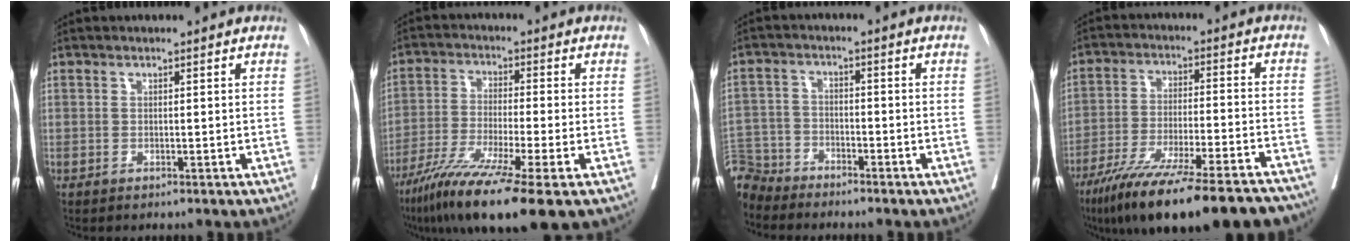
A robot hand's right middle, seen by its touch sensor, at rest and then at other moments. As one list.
[{"total": 14.5, "force": [-8.9, 0.0, 11.4], "torque": [-0.201, -0.043, -0.153]}, {"total": 6.8, "force": [-6.3, 2.3, -0.7], "torque": [0.016, 0.005, -0.128]}, {"total": 25.3, "force": [-20.6, 2.9, 14.4], "torque": [-0.174, -0.034, -0.304]}]